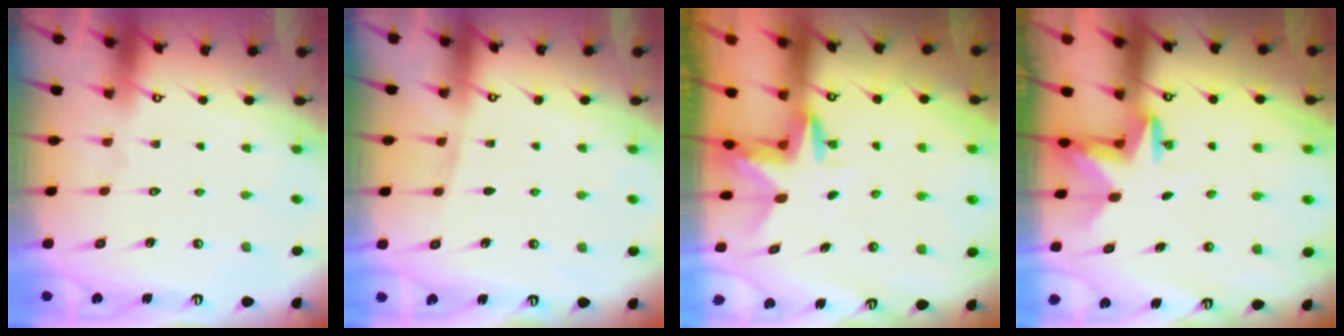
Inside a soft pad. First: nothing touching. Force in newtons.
{"total": 3.9, "press": 3.8, "slide": 0.6}
{"total": 3.0, "press": 3.0, "slide": 0.2}
{"total": 3.1, "press": 3.0, "slide": 0.8}